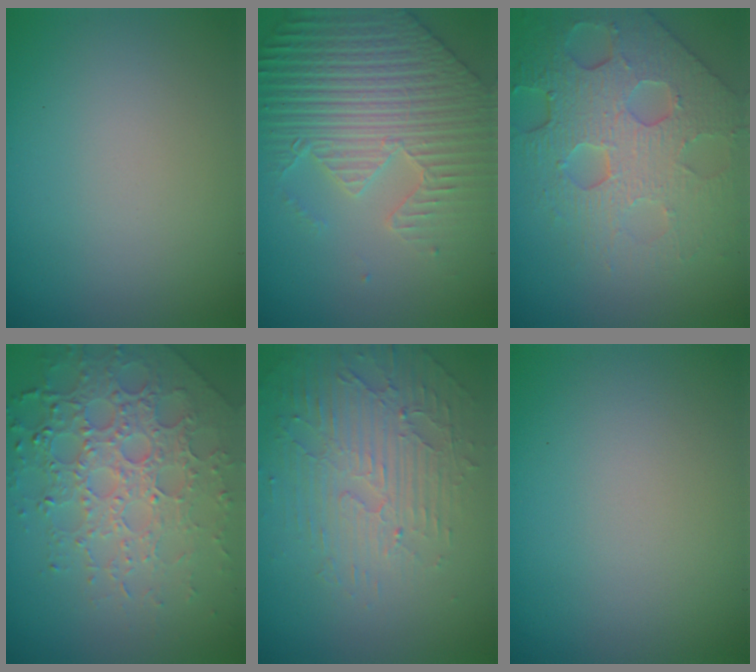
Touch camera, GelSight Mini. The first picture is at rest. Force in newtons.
{"total": 6.3, "press": 5.5, "slide": 3.2}
{"total": 8.0, "press": 5.5, "slide": 5.9}
{"total": 7.2, "press": 5.2, "slide": 5.0}
{"total": 5.1, "press": 3.3, "slide": 3.9}
{"total": 0.0}